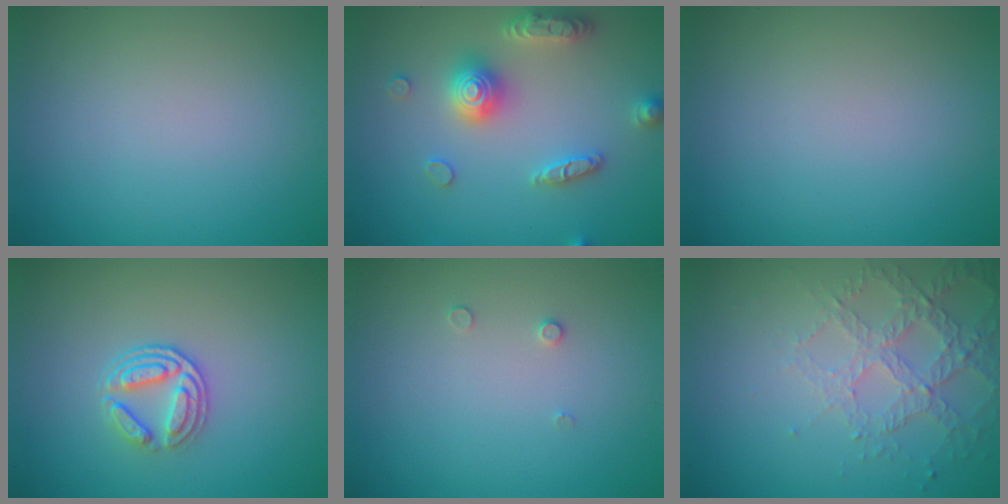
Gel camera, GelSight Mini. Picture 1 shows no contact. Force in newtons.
{"total": 4.9, "press": 4.8, "slide": 0.8}
{"total": 0.0}
{"total": 2.9, "press": 2.5, "slide": 1.6}
{"total": 0.6, "press": 0.6, "slide": 0.2}
{"total": 4.2, "press": 3.2, "slide": 2.8}